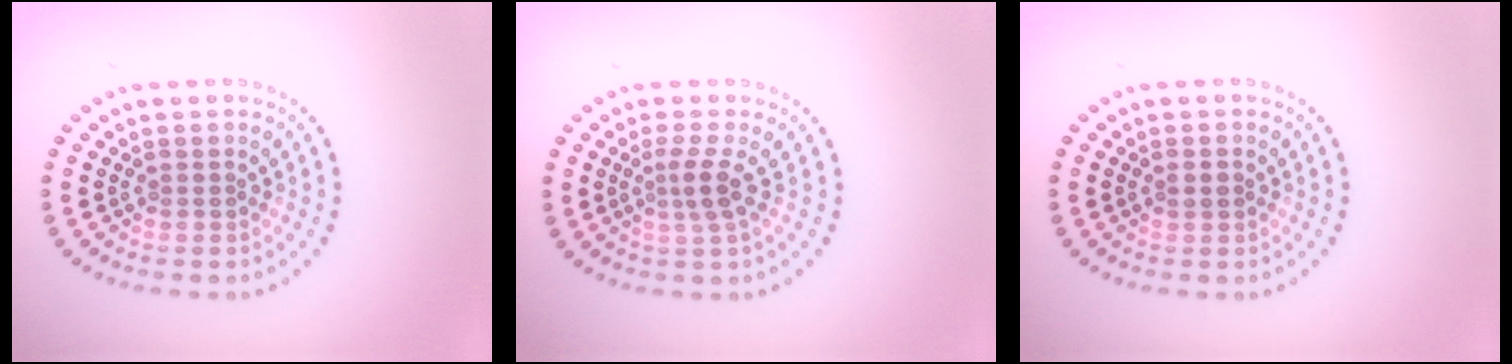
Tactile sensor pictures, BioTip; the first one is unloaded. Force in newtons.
{"total": 2.0, "press": 1.4, "slide": 1.4}
{"total": 1.2, "press": 1.2, "slide": 0.2}